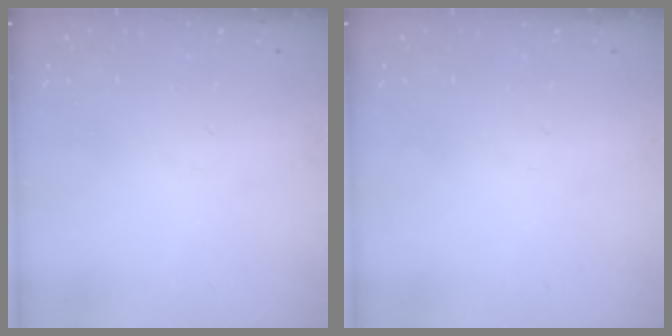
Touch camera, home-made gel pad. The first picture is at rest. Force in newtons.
{"total": 0.0}